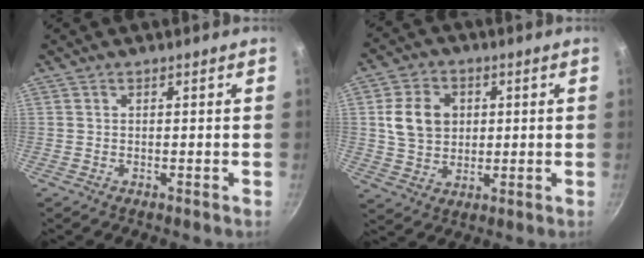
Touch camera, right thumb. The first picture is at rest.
{"total": 10.0, "force": [1.8, 8.1, 5.6], "torque": [-0.075, 0.001, 0.035]}